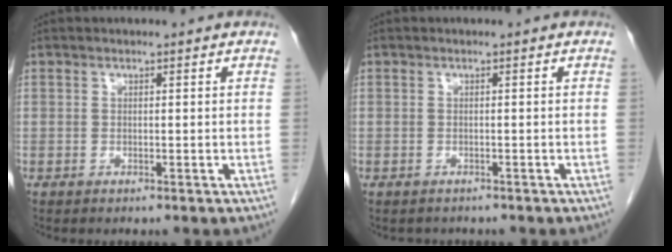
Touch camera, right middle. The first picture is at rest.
{"total": 1.6, "force": [-1.4, 0.8, 0.0], "torque": [-0.009, -0.002, -0.021]}